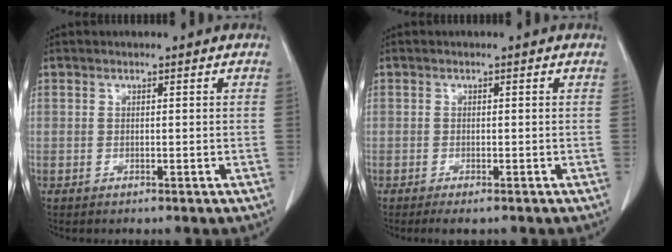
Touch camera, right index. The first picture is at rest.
{"total": 2.0, "force": [-1.4, 0.5, 1.3], "torque": [-0.015, -0.002, -0.017]}